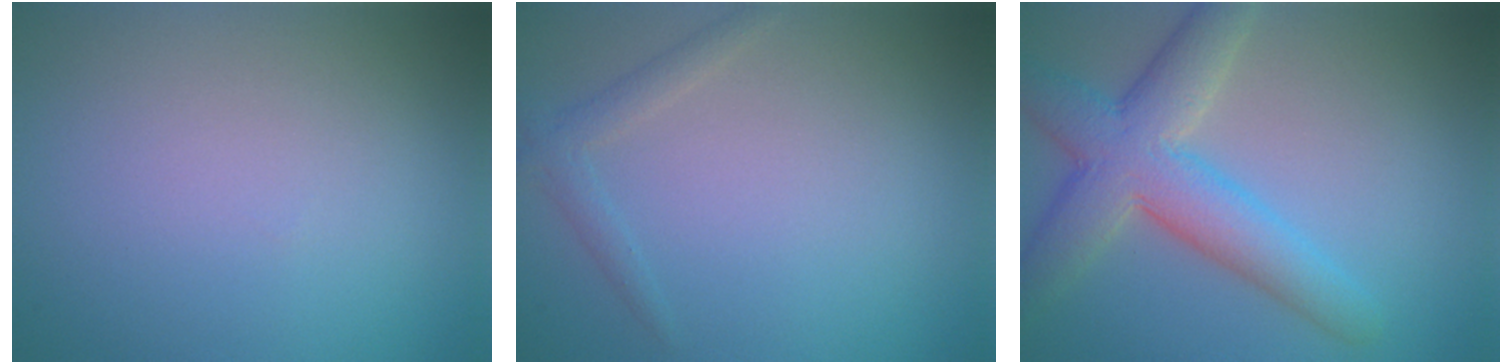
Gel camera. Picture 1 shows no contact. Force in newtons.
{"total": 1.4, "press": 1.4, "slide": 0.1}
{"total": 6.9, "press": 6.9, "slide": 0.4}